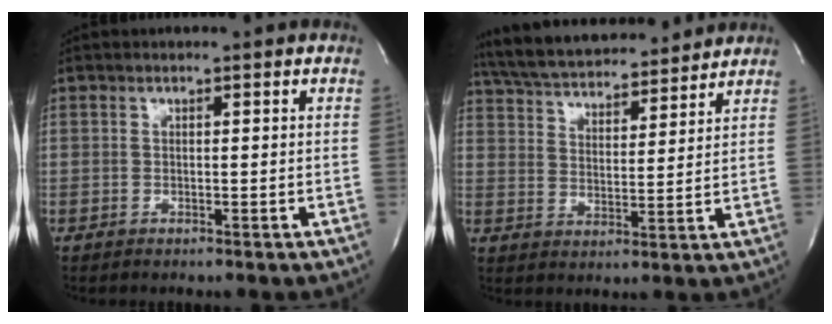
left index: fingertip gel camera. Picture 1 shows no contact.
{"total": 17.0, "force": [15.6, 3.3, 5.9], "torque": [-0.107, 0.026, 0.246]}